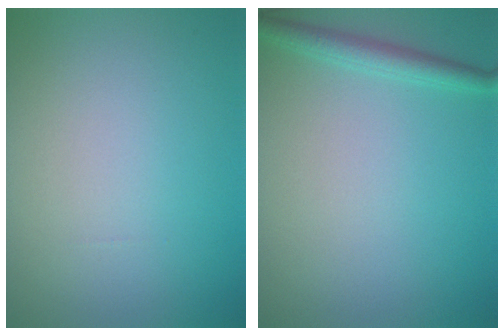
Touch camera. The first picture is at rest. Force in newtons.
{"total": 2.1, "press": 2.1, "slide": 0.1}